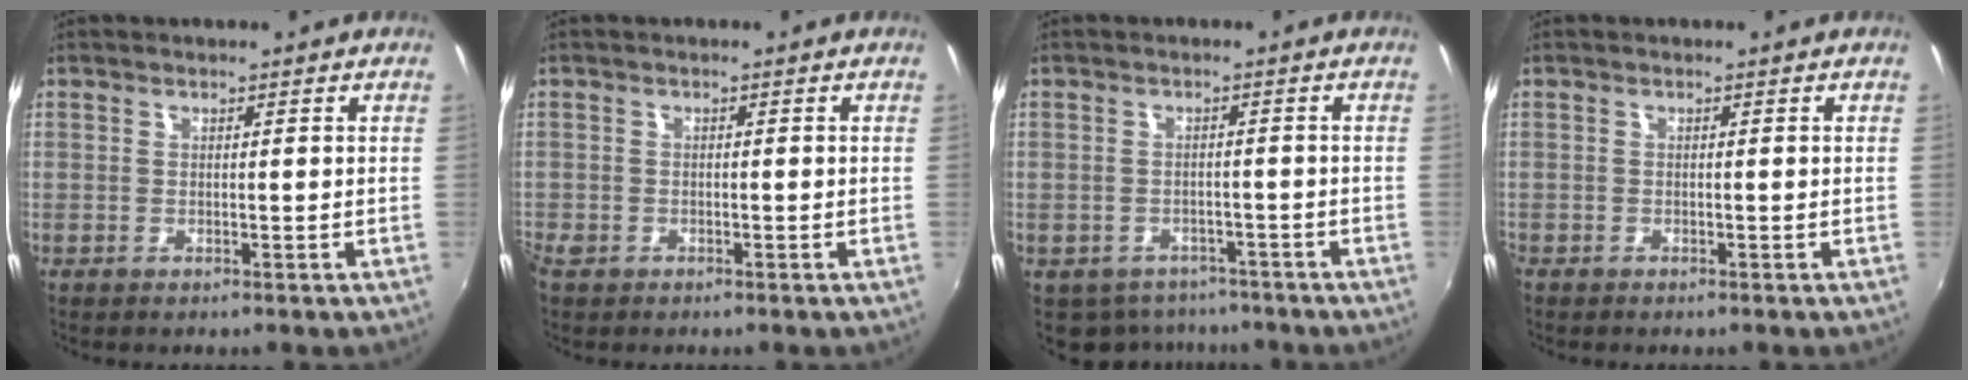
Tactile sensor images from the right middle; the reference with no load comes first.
{"total": 3.4, "force": [-1.9, 2.3, 1.6], "torque": [-0.034, -0.005, -0.032]}
{"total": 9.1, "force": [-6.3, 6.0, 2.9], "torque": [-0.085, -0.011, -0.081]}
{"total": 1.0, "force": [-0.7, 0.6, 0.3], "torque": [-0.008, -0.002, -0.013]}